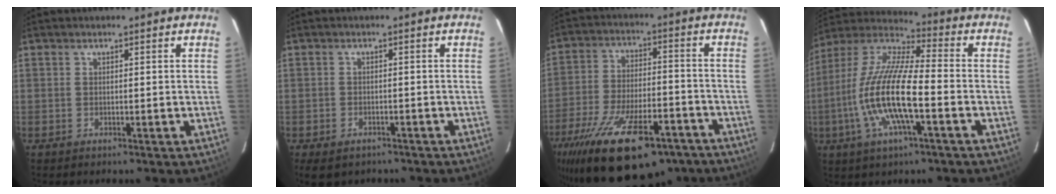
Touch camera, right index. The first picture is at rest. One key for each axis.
{"total": 5.2, "fx": -3.7, "fy": 3.0, "fz": 2.2, "tx": -0.052, "ty": -0.013, "tz": -0.052}
{"total": 25.9, "fx": -17.6, "fy": 10.0, "fz": 16.1, "tx": -0.303, "ty": -0.038, "tz": -0.263}
{"total": 17.0, "fx": -4.7, "fy": 3.8, "fz": 15.9, "tx": -0.320, "ty": -0.008, "tz": -0.099}